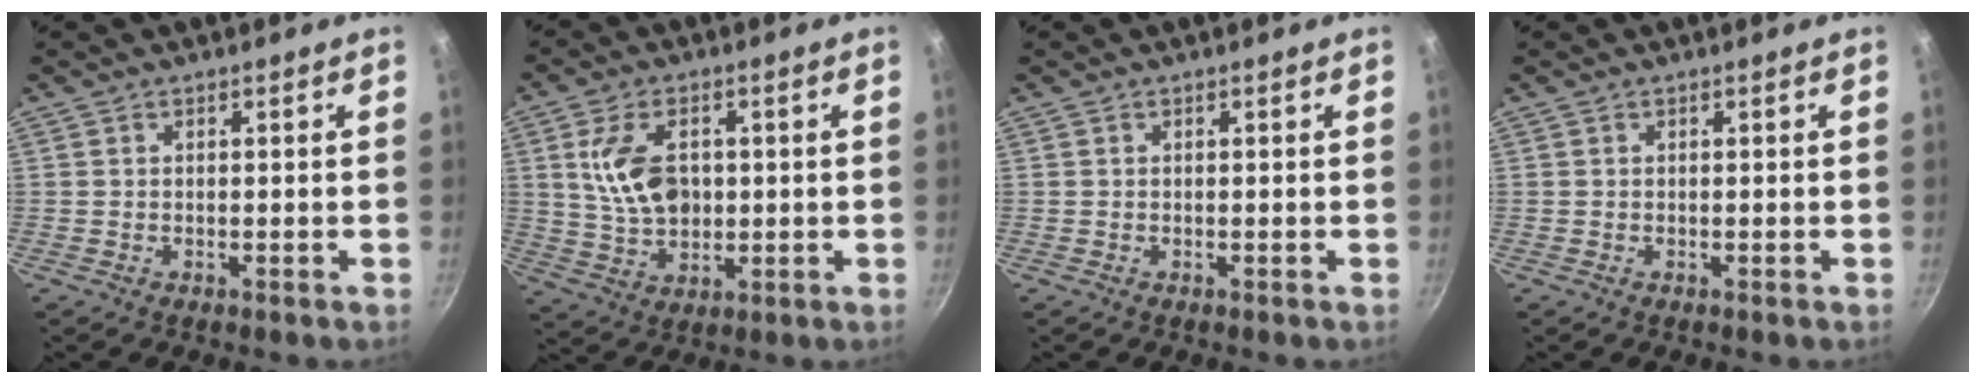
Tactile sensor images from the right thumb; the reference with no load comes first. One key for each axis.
{"total": 10.3, "fx": 1.8, "fy": 6.6, "fz": 7.7, "tx": -0.132, "ty": -0.004, "tz": 0.043}
{"total": 0.0}
{"total": 0.0}